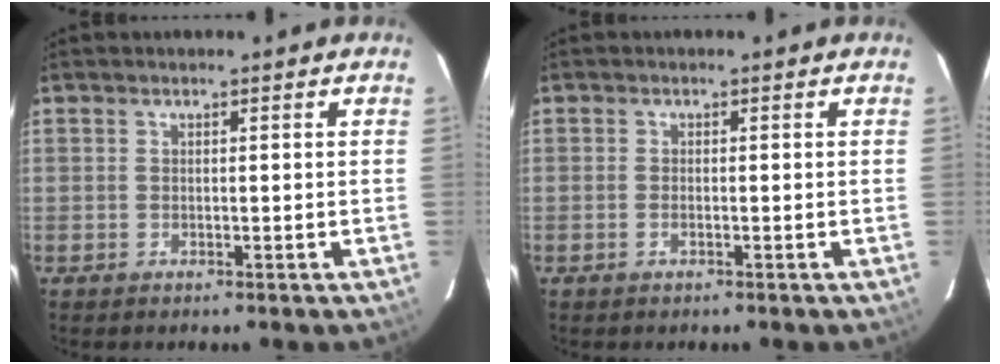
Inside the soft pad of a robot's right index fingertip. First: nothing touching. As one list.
[{"total": 0.8, "force": [-0.4, 0.3, 0.6], "torque": [-0.014, 0.000, -0.007]}]